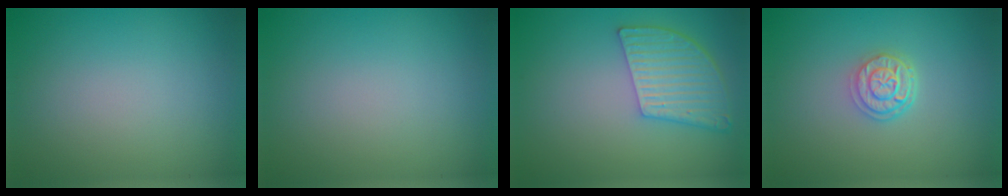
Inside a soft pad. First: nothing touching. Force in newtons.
{"total": 0.0}
{"total": 5.1, "press": 4.0, "slide": 3.1}
{"total": 2.7, "press": 2.2, "slide": 1.6}